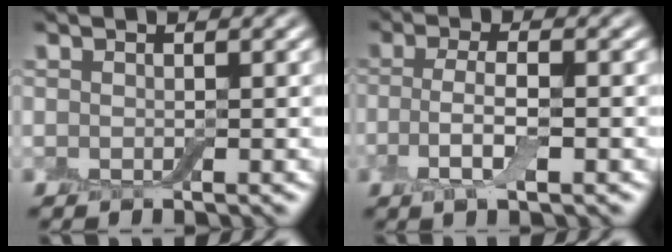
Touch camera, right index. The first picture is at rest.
{"total": 3.6, "force": [-0.8, 1.2, 3.3], "torque": [-0.070, -0.004, -0.020]}